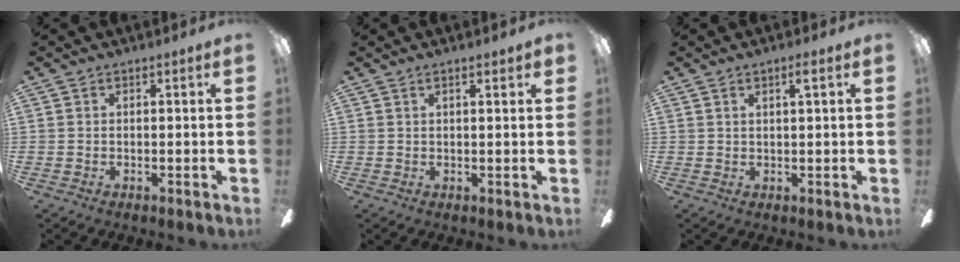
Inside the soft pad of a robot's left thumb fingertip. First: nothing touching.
{"total": 2.0, "force": [1.0, 0.1, 1.7], "torque": [-0.037, 0.000, 0.017]}
{"total": 2.3, "force": [1.2, 0.1, 1.9], "torque": [-0.032, -0.001, 0.017]}